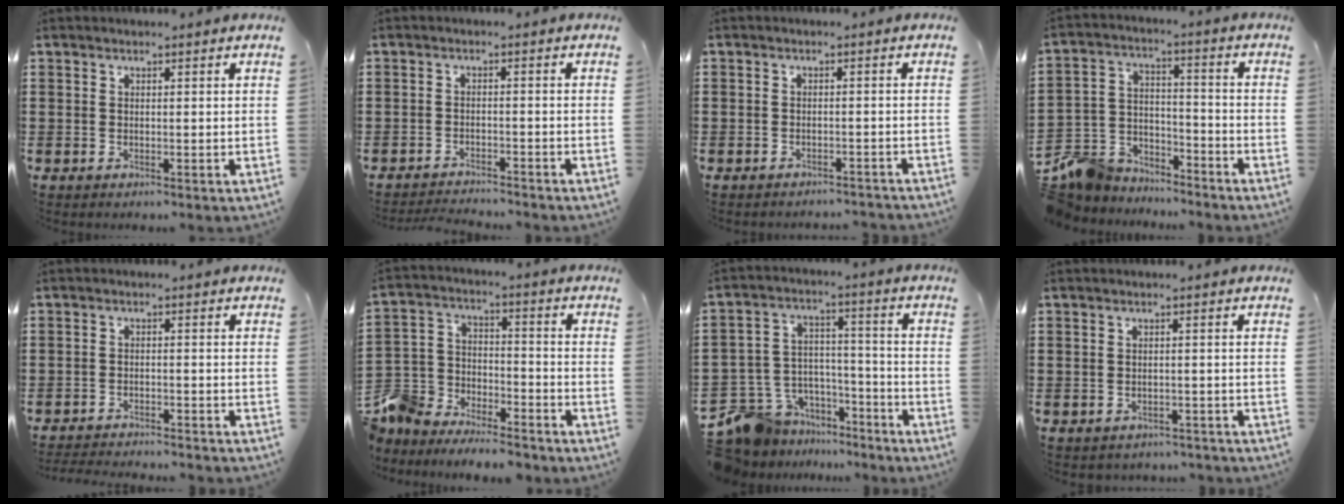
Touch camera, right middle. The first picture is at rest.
{"total": 2.5, "force": [-2.5, 0.1, -0.2], "torque": [-0.005, -0.002, -0.055]}
{"total": 1.9, "force": [-1.9, 0.3, -0.3], "torque": [-0.001, 0.001, -0.042]}
{"total": 7.8, "force": [-7.4, 2.6, 0.5], "torque": [-0.037, 0.012, -0.152]}
{"total": 2.7, "force": [-2.7, -0.1, 0.2], "torque": [-0.008, -0.002, -0.056]}
{"total": 8.2, "force": [-7.5, 3.2, 0.0], "torque": [-0.027, 0.015, -0.157]}
{"total": 8.9, "force": [-7.9, 4.0, 0.6], "torque": [-0.046, 0.007, -0.156]}
{"total": 1.4, "force": [-1.3, 0.3, -0.1], "torque": [-0.006, 0.000, -0.030]}